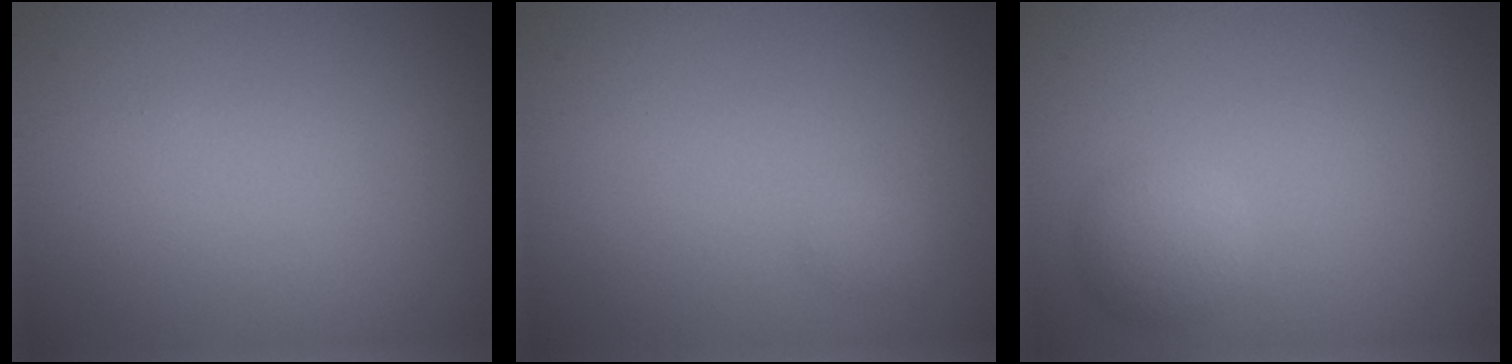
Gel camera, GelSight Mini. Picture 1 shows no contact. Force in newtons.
{"total": 0.7, "press": 0.7, "slide": 0.0}
{"total": 2.3, "press": 2.3, "slide": 0.2}